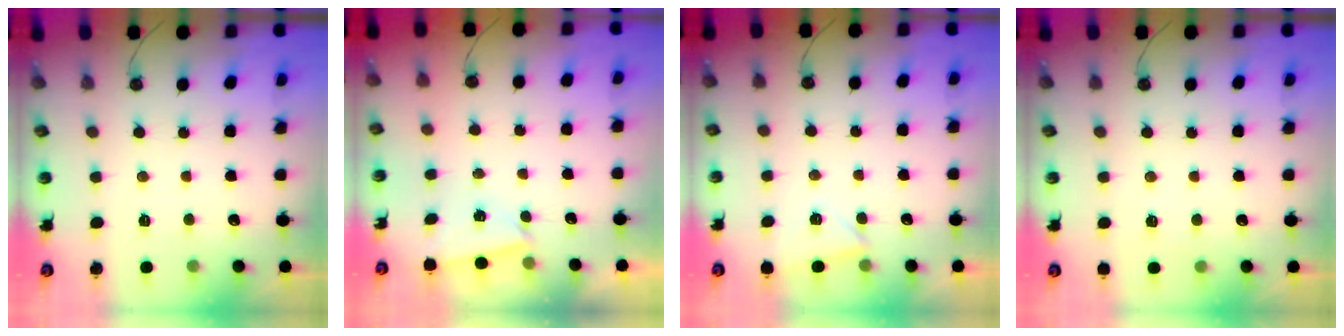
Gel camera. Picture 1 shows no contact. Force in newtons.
{"total": 1.2, "press": 1.1, "slide": 0.5}
{"total": 4.1, "press": 3.7, "slide": 1.7}
{"total": 2.6, "press": 1.9, "slide": 1.8}